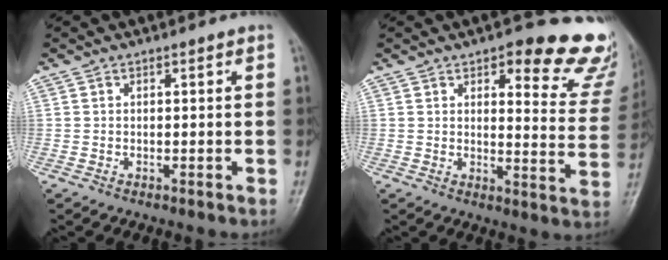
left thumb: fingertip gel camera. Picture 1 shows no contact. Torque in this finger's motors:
{"motor_torque": [0.27, 0.08, 0.07, 0.04, 0.08]}